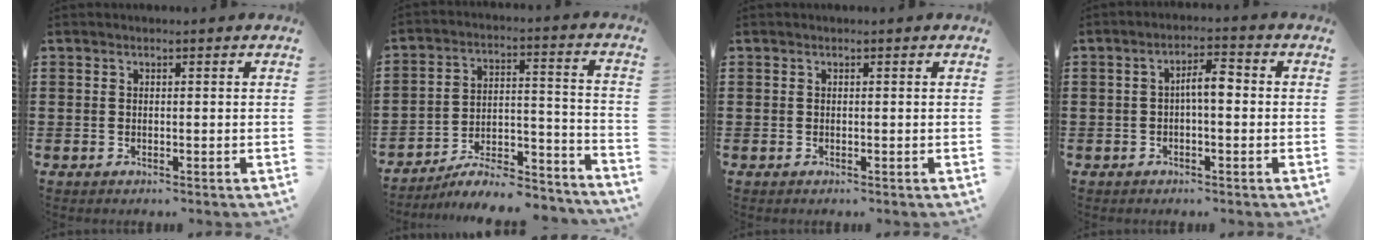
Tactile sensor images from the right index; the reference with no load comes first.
{"total": 7.9, "force": [-6.9, 1.9, 3.3], "torque": [-0.047, 0.015, -0.131]}
{"total": 0.0}
{"total": 3.6, "force": [-0.2, 0.9, 3.5], "torque": [-0.065, 0.010, -0.008]}